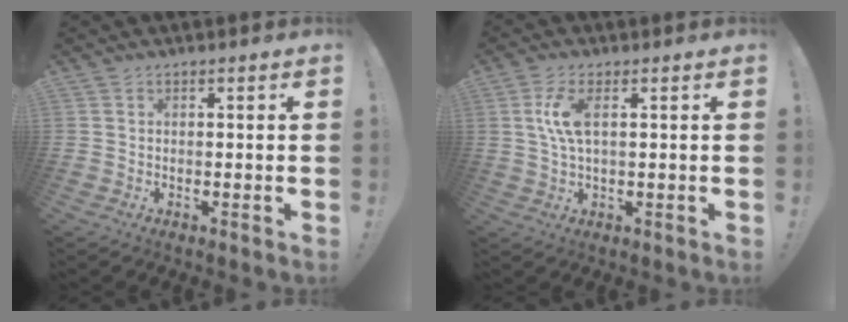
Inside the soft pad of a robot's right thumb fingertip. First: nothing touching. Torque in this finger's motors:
{"motor_torque": [0.19, -0.19, 0.41, -0.36, 0.10]}